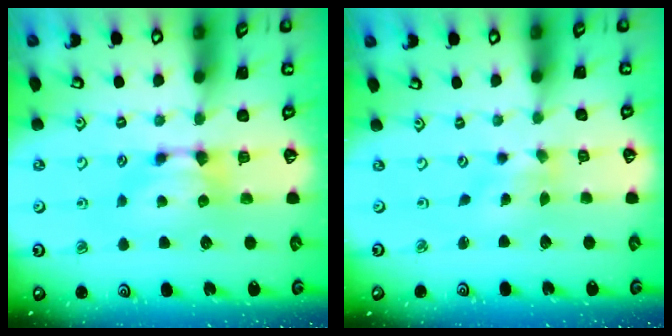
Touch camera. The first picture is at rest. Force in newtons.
{"total": 2.5, "press": 2.3, "slide": 0.9}